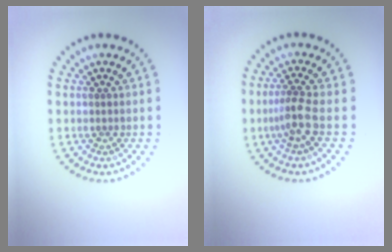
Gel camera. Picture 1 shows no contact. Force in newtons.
{"total": 2.5, "press": 1.9, "slide": 1.6}